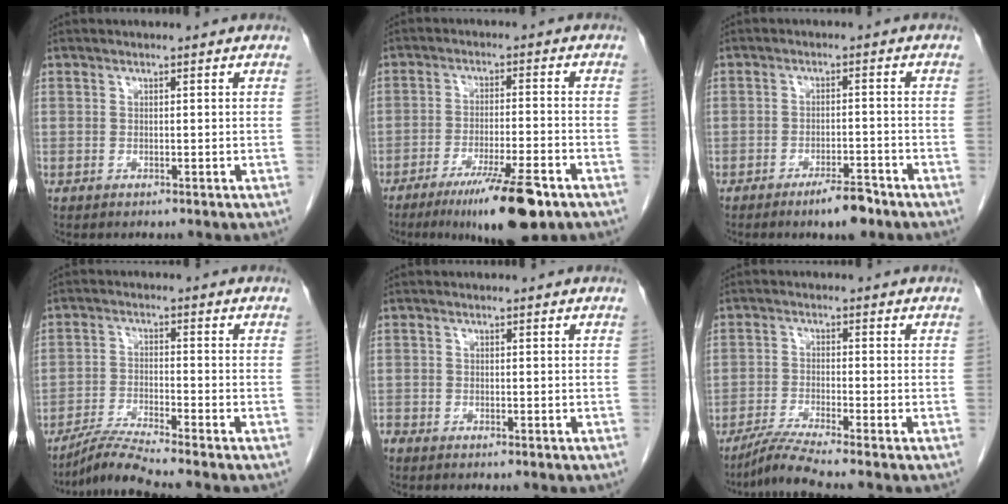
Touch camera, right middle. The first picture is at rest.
{"total": 11.3, "force": [-7.2, 1.0, 8.7], "torque": [-0.139, -0.025, -0.113]}
{"total": 4.6, "force": [-3.5, 0.9, 2.9], "torque": [-0.047, -0.001, -0.055]}
{"total": 5.9, "force": [-5.2, -1.8, 1.9], "torque": [-0.042, -0.024, -0.101]}
{"total": 0.8, "force": [-0.8, 0.2, 0.1], "torque": [-0.007, -0.001, -0.016]}
{"total": 5.2, "force": [-4.4, -1.6, 2.3], "torque": [-0.049, -0.025, -0.088]}